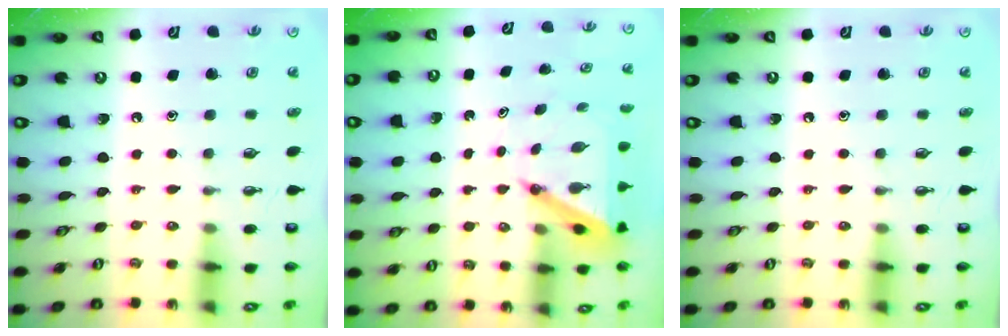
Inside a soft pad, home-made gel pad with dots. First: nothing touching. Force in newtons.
{"total": 6.1, "press": 6.1, "slide": 0.5}
{"total": 0.0}